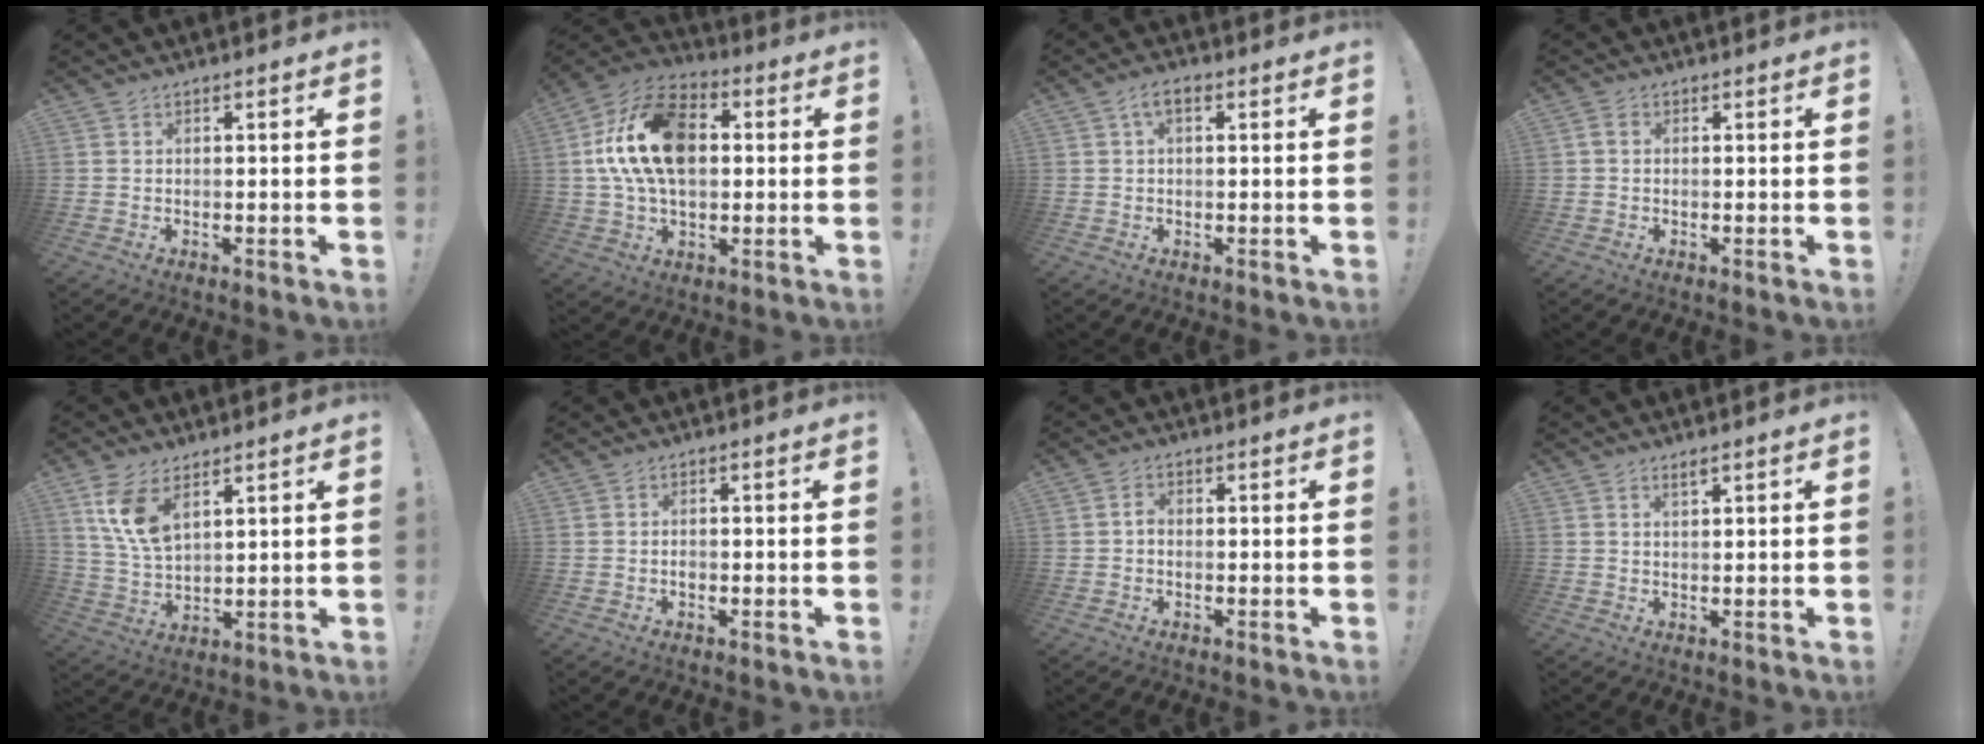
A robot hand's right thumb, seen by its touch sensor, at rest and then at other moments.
{"total": 20.3, "force": [3.1, 13.2, 15.1], "torque": [-0.269, 0.012, 0.058]}
{"total": 3.5, "force": [1.0, 1.7, 2.9], "torque": [-0.054, 0.007, 0.017]}
{"total": 1.9, "force": [0.2, 1.5, 1.2], "torque": [-0.019, 0.003, 0.002]}
{"total": 10.6, "force": [5.9, 5.3, 7.0], "torque": [-0.135, -0.019, 0.111]}
{"total": 1.1, "force": [-0.7, 0.7, 0.4], "torque": [-0.005, 0.002, -0.013]}
{"total": 1.7, "force": [-0.6, 1.2, 1.0], "torque": [-0.026, 0.010, -0.011]}
{"total": 1.7, "force": [1.3, 0.5, 1.0], "torque": [-0.016, -0.004, 0.023]}